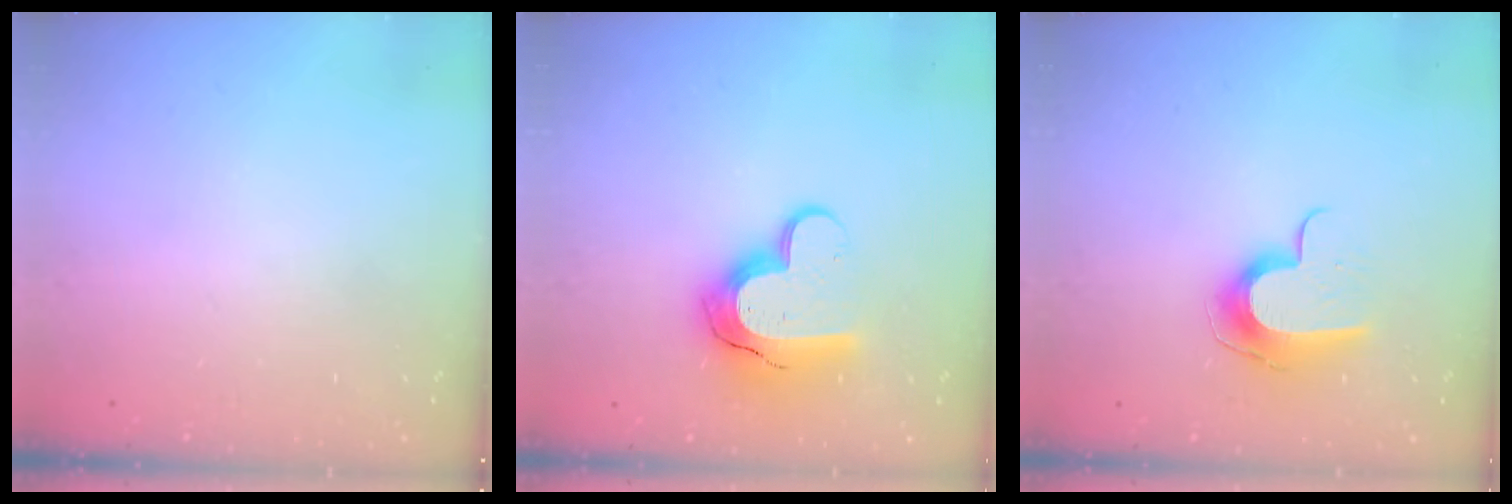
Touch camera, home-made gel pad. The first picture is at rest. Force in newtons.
{"total": 15.4, "press": 15.3, "slide": 1.1}
{"total": 10.2, "press": 10.2, "slide": 0.6}